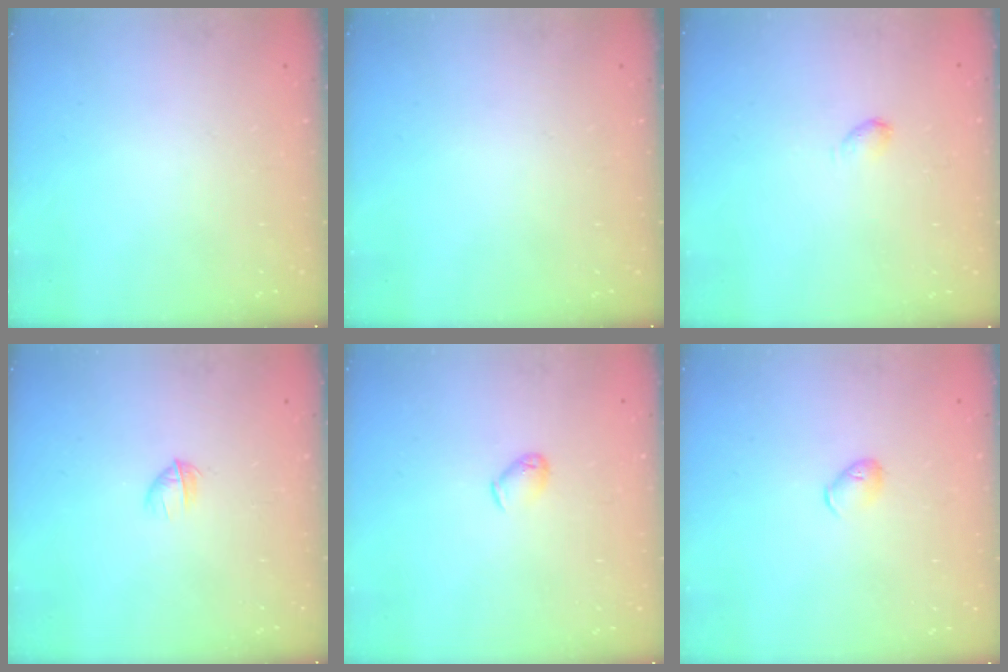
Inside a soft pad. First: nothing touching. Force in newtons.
{"total": 0.0}
{"total": 2.9, "press": 2.9, "slide": 0.5}
{"total": 2.8, "press": 2.6, "slide": 0.9}
{"total": 3.6, "press": 3.5, "slide": 0.8}
{"total": 4.7, "press": 4.6, "slide": 0.8}